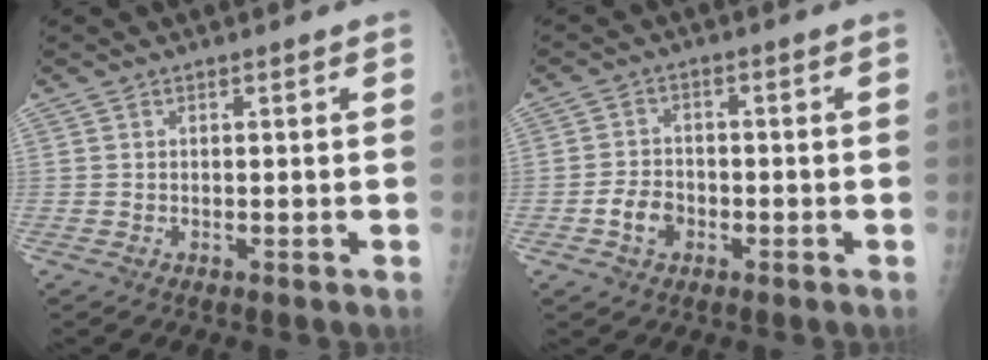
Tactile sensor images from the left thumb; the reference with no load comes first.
{"total": 4.7, "force": [-1.8, 3.5, 2.5], "torque": [-0.034, 0.015, -0.034]}